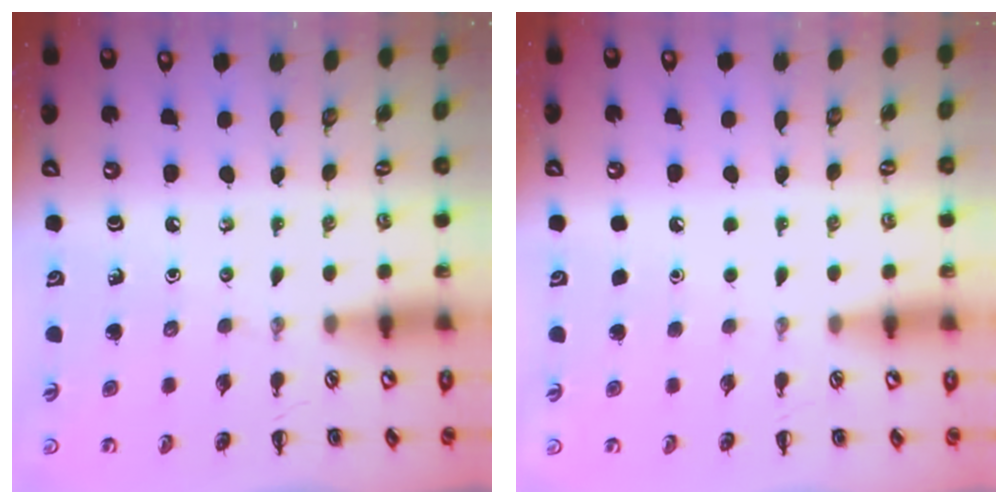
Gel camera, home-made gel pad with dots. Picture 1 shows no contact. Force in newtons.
{"total": 1.7, "press": 1.7, "slide": 0.1}